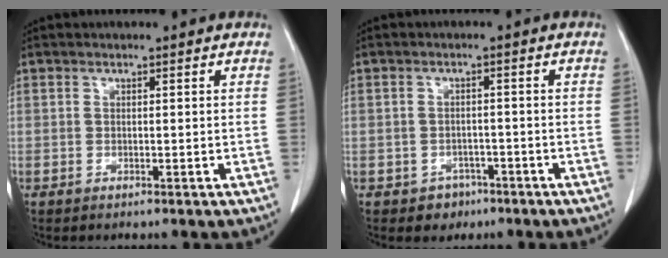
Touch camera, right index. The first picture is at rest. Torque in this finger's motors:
{"motor_torque": [-0.45, -0.10, -0.17, -0.09]}